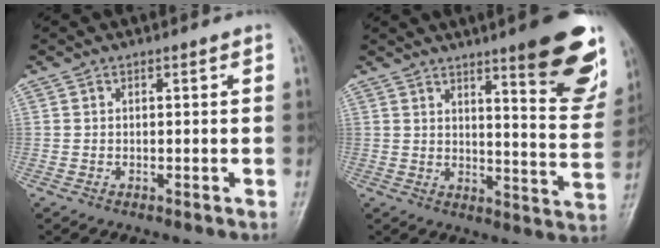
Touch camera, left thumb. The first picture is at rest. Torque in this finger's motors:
{"motor_torque": [2.20, 1.35, 1.44, -1.07, 0.13]}